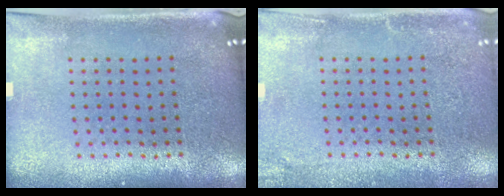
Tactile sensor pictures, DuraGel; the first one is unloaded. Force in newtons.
{"total": 2.0, "press": 1.9, "slide": 0.1}